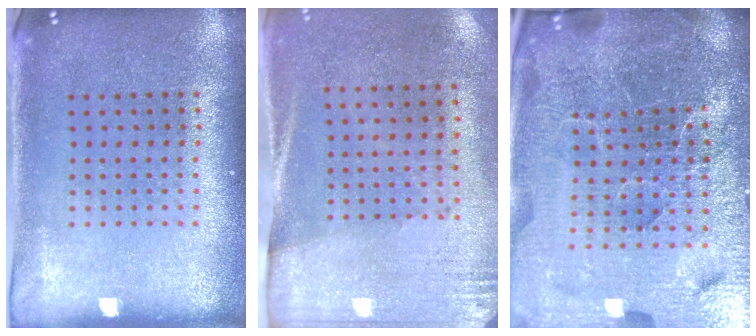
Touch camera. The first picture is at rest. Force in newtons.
{"total": 2.7, "press": 2.4, "slide": 1.3}
{"total": 7.2, "press": 6.2, "slide": 3.7}